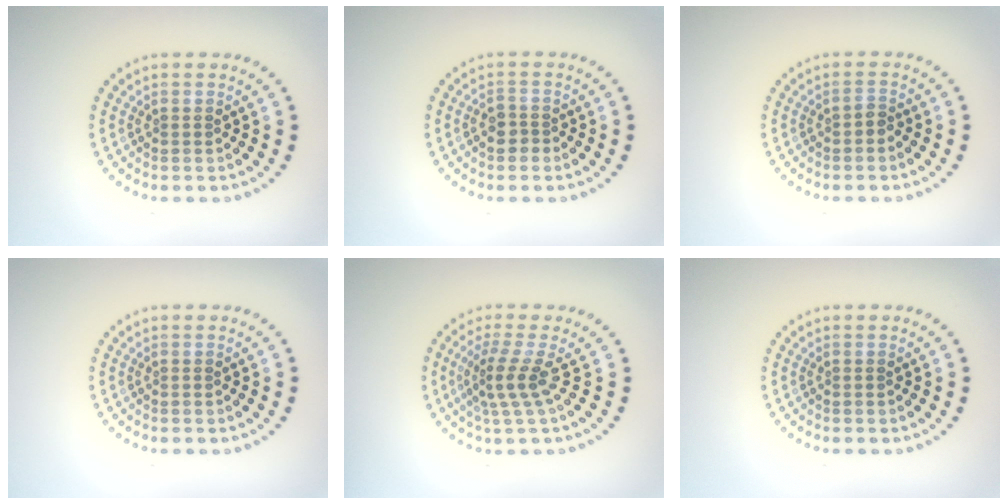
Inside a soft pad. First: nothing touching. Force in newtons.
{"total": 1.8, "press": 1.6, "slide": 0.7}
{"total": 1.0, "press": 0.8, "slide": 0.5}
{"total": 0.0}
{"total": 2.9, "press": 1.9, "slide": 2.2}
{"total": 0.0}